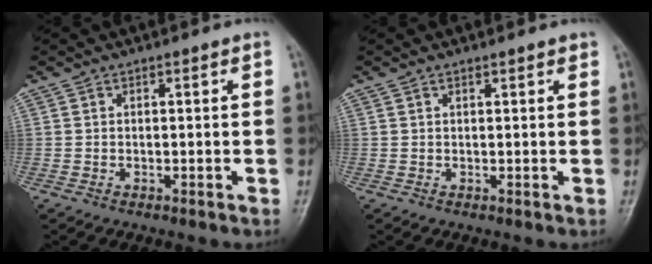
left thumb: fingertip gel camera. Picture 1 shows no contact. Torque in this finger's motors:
{"motor_torque": [-0.13, -0.01, -0.01, 0.10, -0.03]}